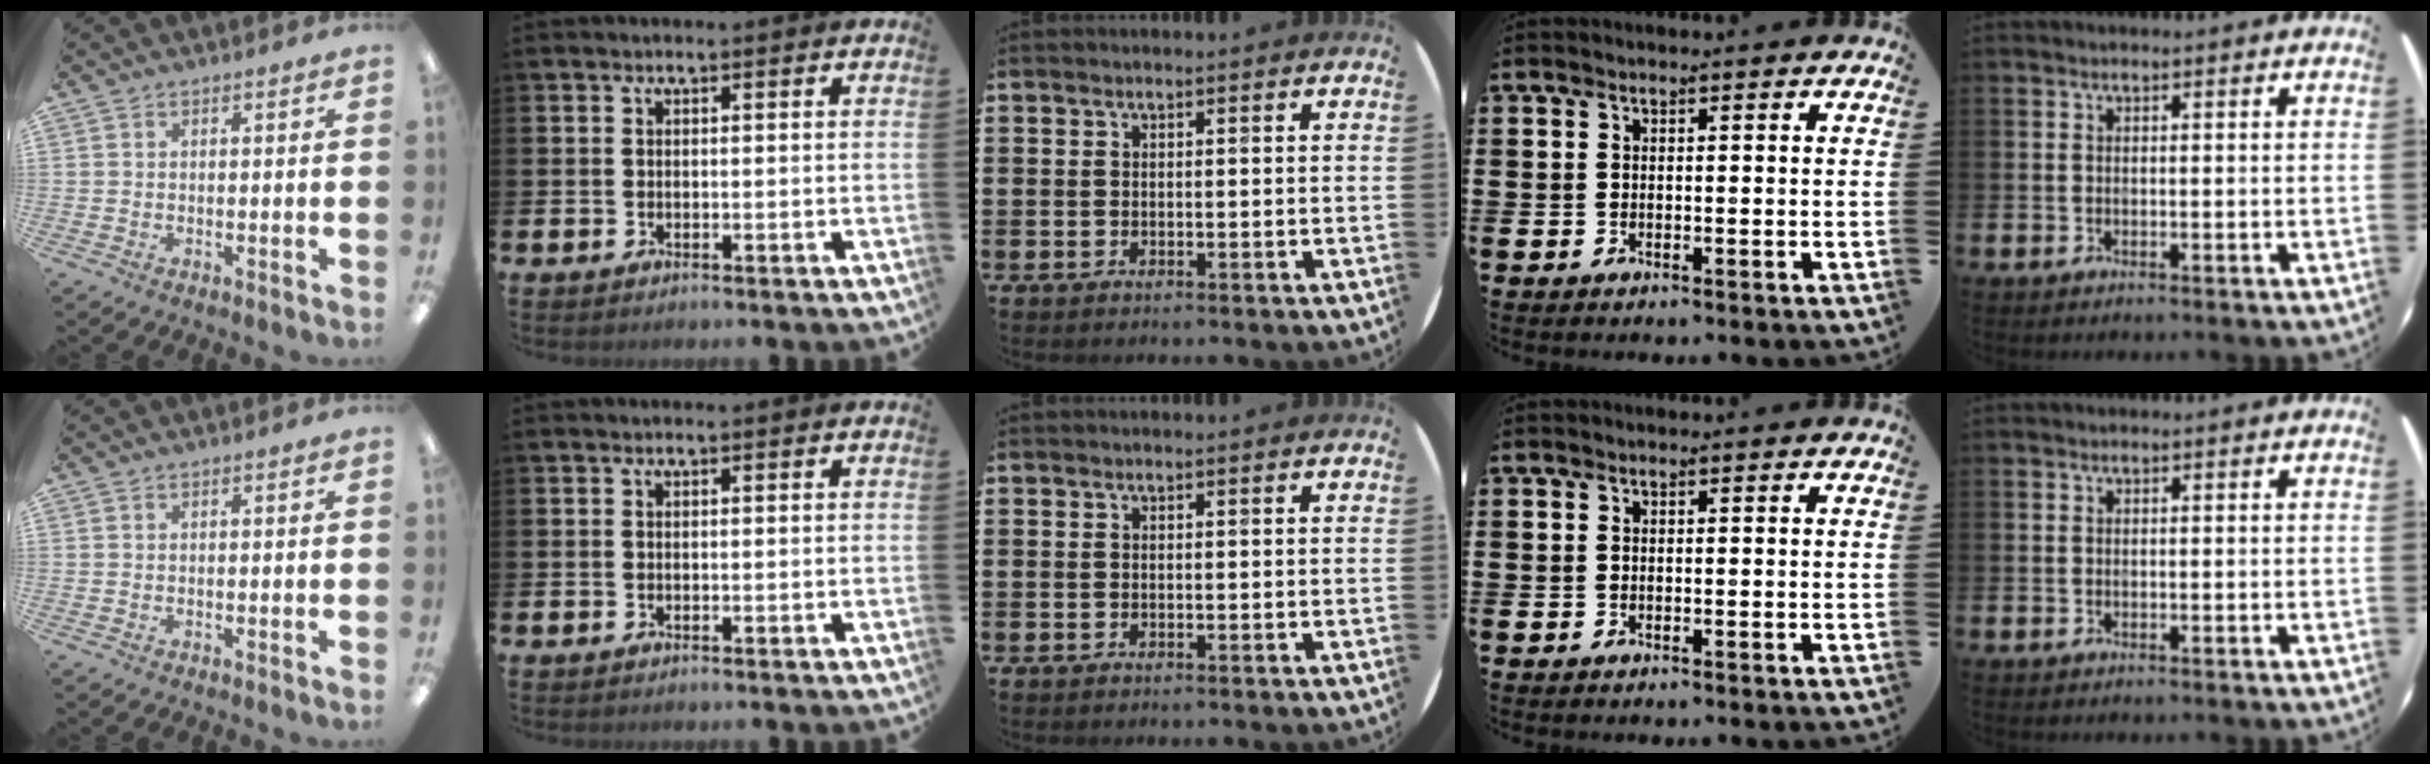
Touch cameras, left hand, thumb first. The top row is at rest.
{}